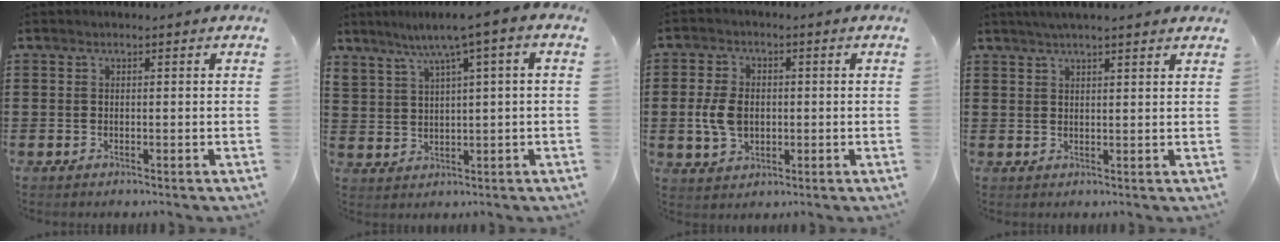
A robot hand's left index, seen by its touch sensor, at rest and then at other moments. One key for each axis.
{"total": 4.6, "fx": 2.6, "fy": 0.6, "fz": 3.8, "tx": -0.080, "ty": -0.008, "tz": 0.037}
{"total": 6.0, "fx": -0.3, "fy": 4.1, "fz": 4.4, "tx": -0.116, "ty": 0.001, "tz": -0.012}
{"total": 2.6, "fx": 2.3, "fy": -0.2, "fz": 1.2, "tx": -0.028, "ty": 0.003, "tz": 0.043}